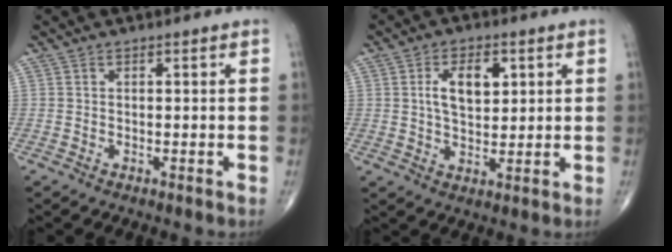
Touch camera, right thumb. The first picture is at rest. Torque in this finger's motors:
{"motor_torque": [1.05, 1.05, 0.76, 0.49, 0.05]}